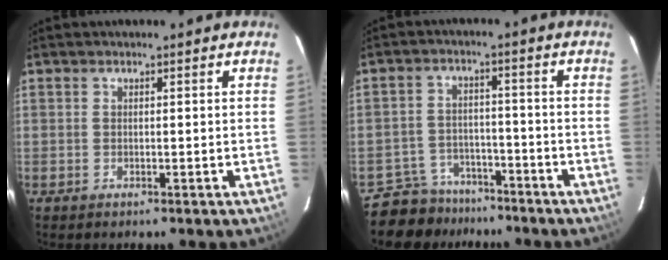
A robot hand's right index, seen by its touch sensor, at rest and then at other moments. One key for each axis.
{"total": 9.0, "fx": -7.5, "fy": 4.9, "fz": 0.6, "tx": -0.032, "ty": 0.019, "tz": -0.110}